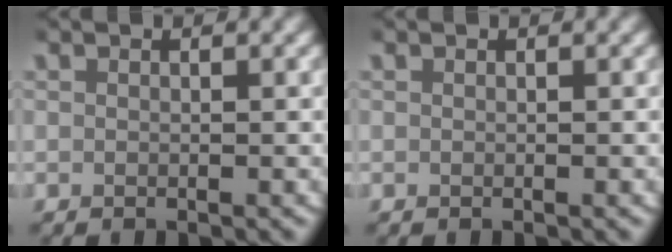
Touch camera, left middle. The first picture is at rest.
{"total": 0.0}